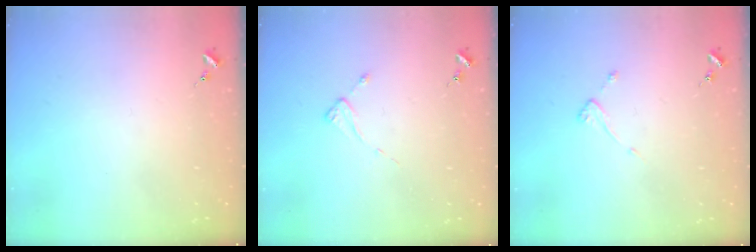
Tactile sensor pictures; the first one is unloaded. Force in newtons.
{"total": 2.0, "press": 2.0, "slide": 0.3}
{"total": 3.6, "press": 3.6, "slide": 0.4}